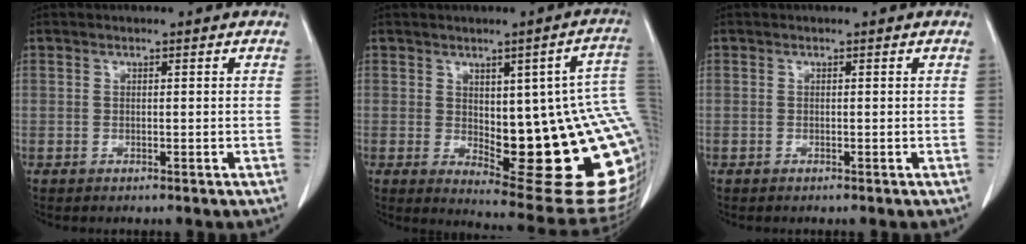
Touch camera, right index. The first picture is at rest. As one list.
[{"total": 22.9, "force": [-0.4, 5.8, 22.2], "torque": [-0.200, -0.004, 0.014]}, {"total": 0.0}]